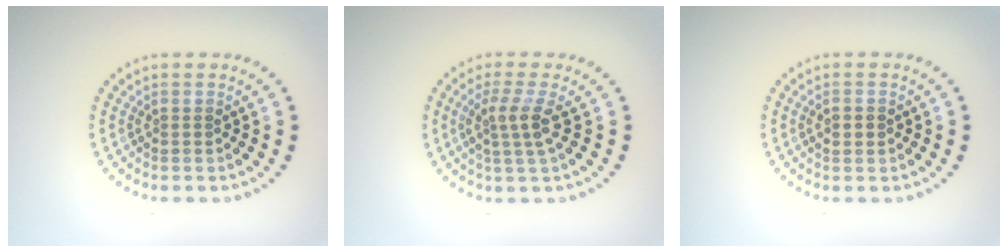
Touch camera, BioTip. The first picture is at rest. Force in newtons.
{"total": 2.6, "press": 2.0, "slide": 1.7}
{"total": 1.9, "press": 1.9, "slide": 0.2}